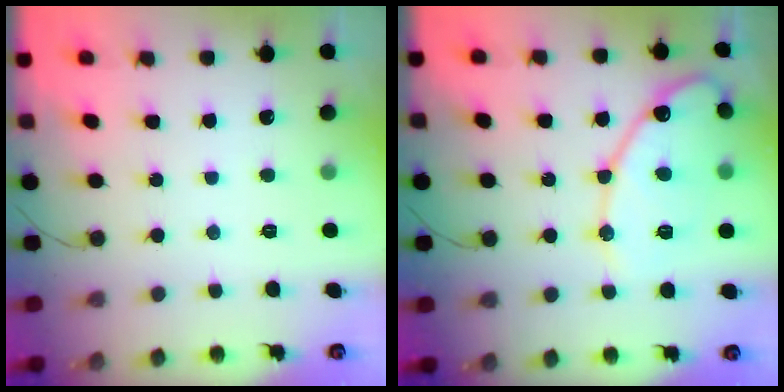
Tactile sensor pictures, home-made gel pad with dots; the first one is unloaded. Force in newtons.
{"total": 15.2, "press": 15.1, "slide": 1.3}